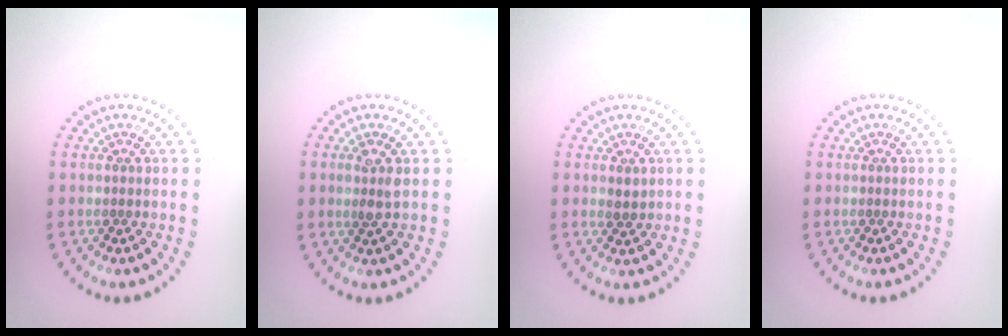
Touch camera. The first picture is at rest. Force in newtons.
{"total": 1.7, "press": 1.7, "slide": 0.4}
{"total": 1.0, "press": 1.0, "slide": 0.2}
{"total": 0.0}